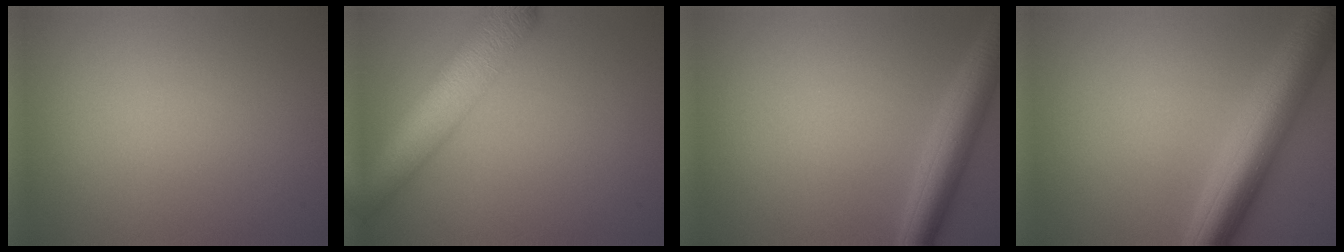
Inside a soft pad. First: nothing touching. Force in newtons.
{"total": 7.4, "press": 7.4, "slide": 0.4}
{"total": 4.5, "press": 4.4, "slide": 0.2}
{"total": 7.7, "press": 7.7, "slide": 0.3}